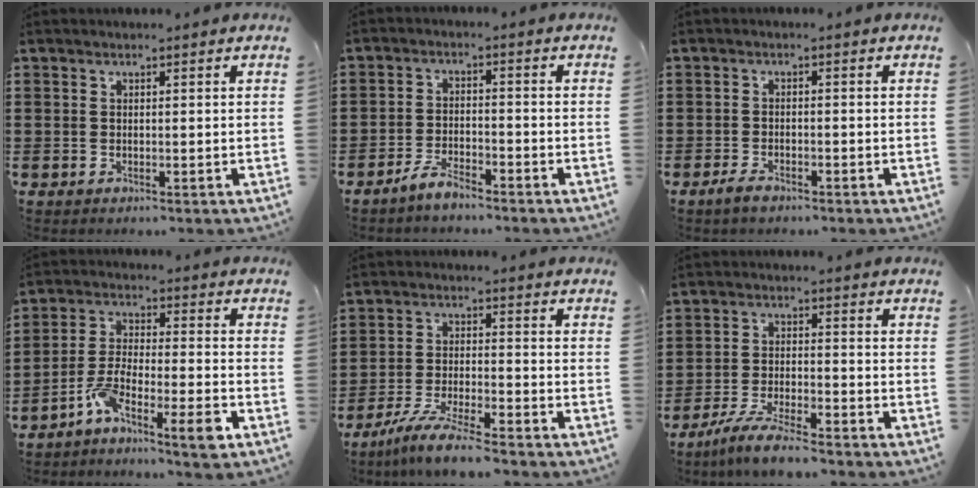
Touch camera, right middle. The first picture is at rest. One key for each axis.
{"total": 3.7, "fx": -3.2, "fy": 0.8, "fz": 1.5, "tx": -0.033, "ty": 0.009, "tz": -0.065}
{"total": 1.8, "fx": -1.4, "fy": 0.6, "fz": 1.0, "tx": -0.020, "ty": 0.003, "tz": -0.027}
{"total": 7.7, "fx": -5.7, "fy": 1.1, "fz": 4.9, "tx": -0.104, "ty": 0.002, "tz": -0.112}
{"total": 6.9, "fx": -6.1, "fy": -0.2, "fz": 3.3, "tx": -0.074, "ty": -0.014, "tz": -0.118}
{"total": 5.9, "fx": -5.2, "fy": 0.1, "fz": 2.8, "tx": -0.064, "ty": -0.010, "tz": -0.101}